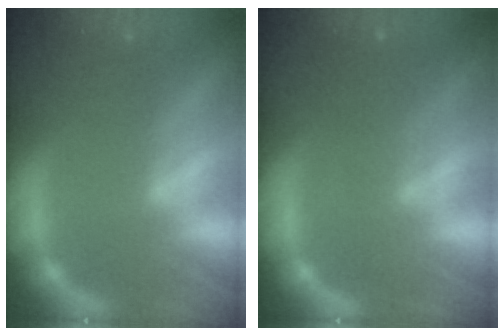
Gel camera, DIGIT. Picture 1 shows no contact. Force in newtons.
{"total": 3.0}